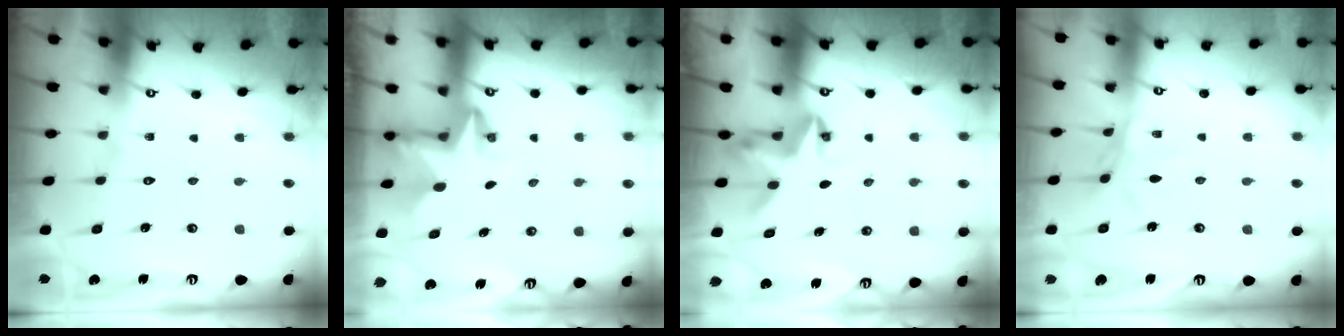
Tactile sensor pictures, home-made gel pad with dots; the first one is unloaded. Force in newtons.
{"total": 2.8, "press": 2.8, "slide": 0.2}
{"total": 3.8, "press": 3.7, "slide": 0.4}
{"total": 4.0, "press": 3.9, "slide": 0.5}